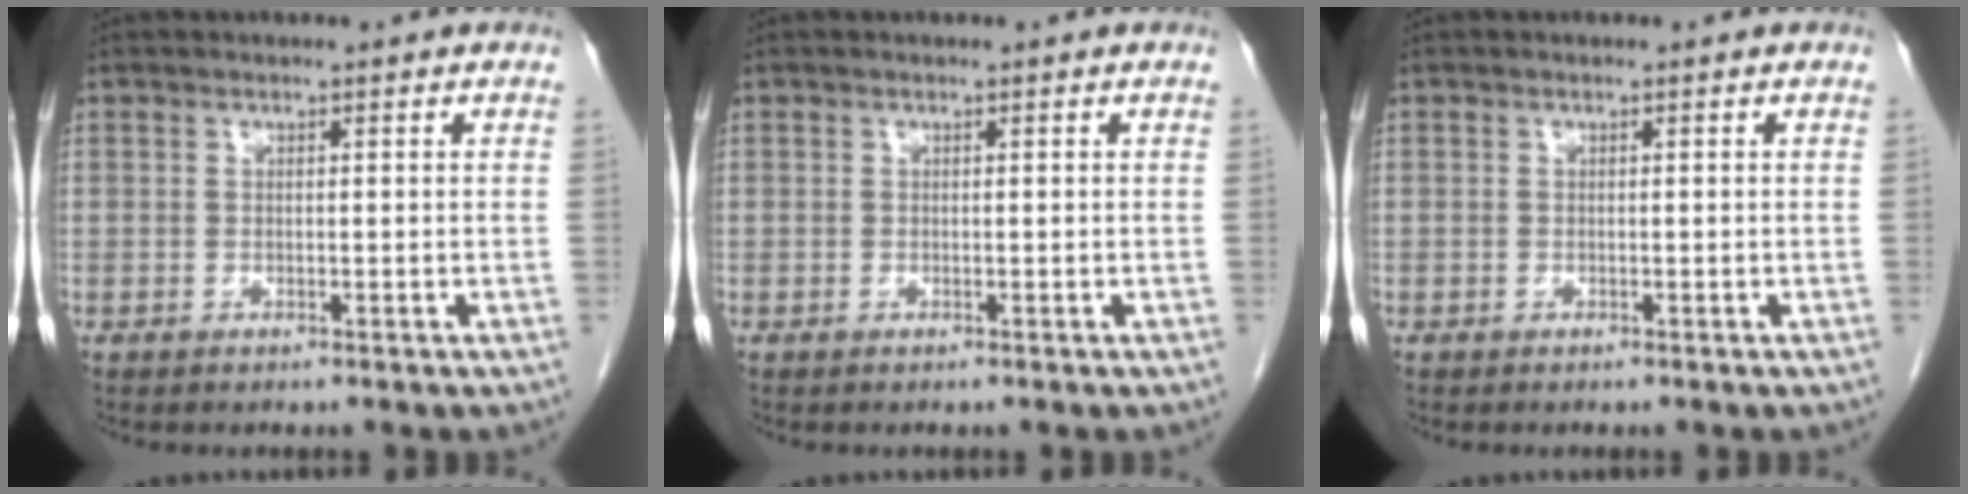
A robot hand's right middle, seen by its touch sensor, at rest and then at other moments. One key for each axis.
{"total": 0.0}
{"total": 0.0}